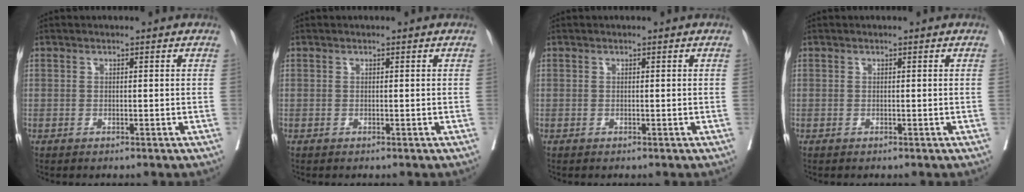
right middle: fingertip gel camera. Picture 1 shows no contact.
{"total": 0.0}
{"total": 0.0}
{"total": 0.0}